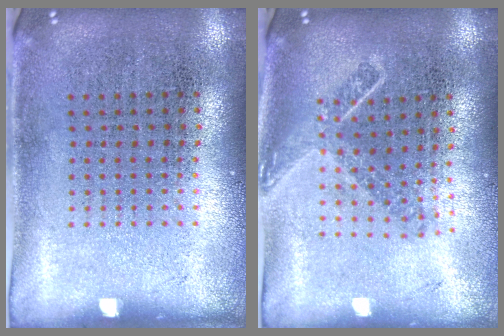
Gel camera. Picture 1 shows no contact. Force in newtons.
{"total": 1.7, "press": 1.3, "slide": 1.1}